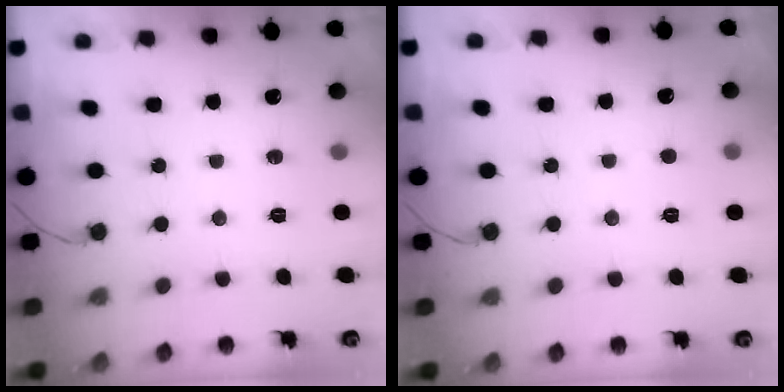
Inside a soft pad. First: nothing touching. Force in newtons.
{"total": 2.2, "press": 2.2, "slide": 0.2}